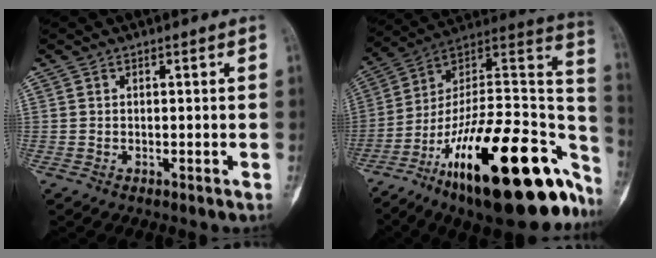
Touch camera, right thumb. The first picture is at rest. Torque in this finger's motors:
{"motor_torque": [3.87, 1.14, 1.37, -1.40, 0.68]}